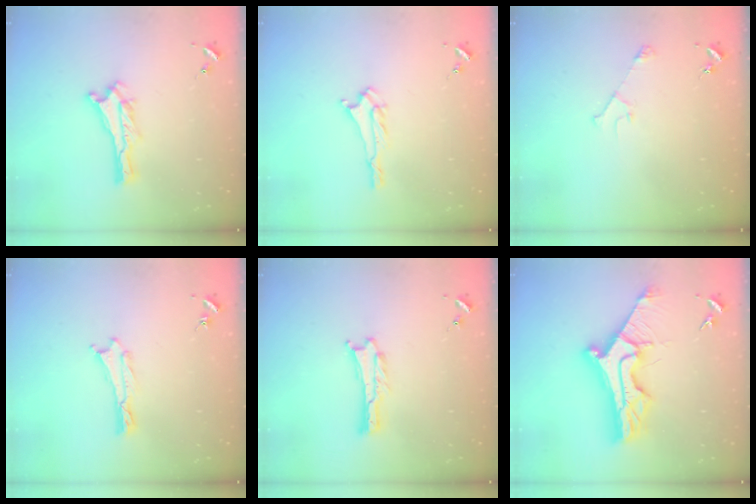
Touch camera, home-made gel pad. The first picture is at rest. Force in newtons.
{"total": 1.9, "press": 1.9, "slide": 0.4}
{"total": 2.9, "press": 2.9, "slide": 0.3}
{"total": 0.0}
{"total": 0.0}
{"total": 12.7, "press": 12.6, "slide": 1.1}